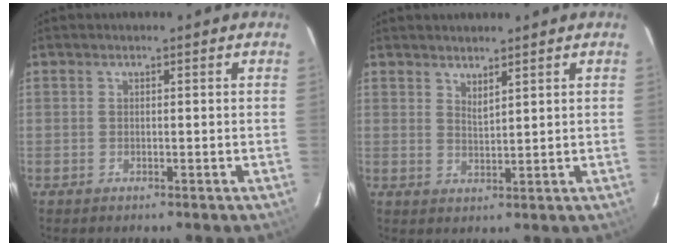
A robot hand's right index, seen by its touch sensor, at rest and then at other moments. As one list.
[{"total": 2.4, "force": [2.1, 0.3, 1.2], "torque": [-0.021, -0.002, 0.035]}]